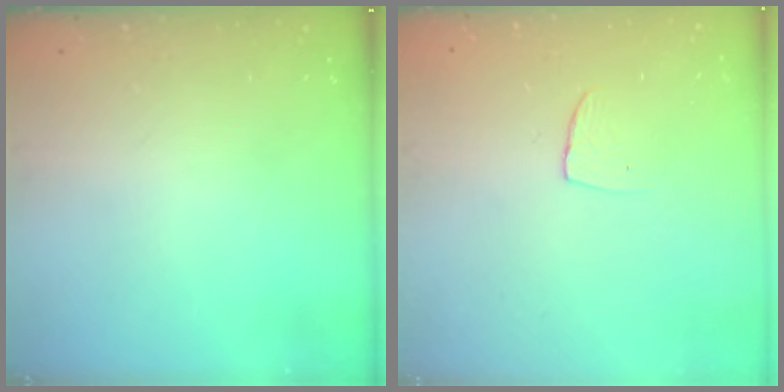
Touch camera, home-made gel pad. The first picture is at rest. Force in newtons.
{"total": 4.9, "press": 4.8, "slide": 0.4}